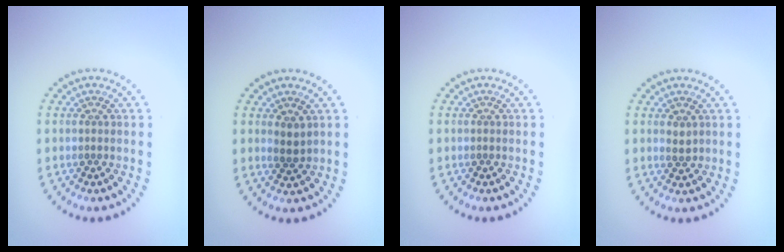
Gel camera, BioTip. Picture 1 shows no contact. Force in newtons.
{"total": 1.3, "press": 1.1, "slide": 0.6}
{"total": 0.0}
{"total": 0.9, "press": 0.9, "slide": 0.2}